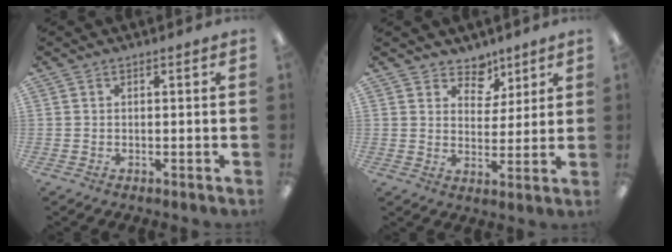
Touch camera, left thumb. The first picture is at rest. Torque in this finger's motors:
{"motor_torque": [0.23, 0.21, -0.12, -0.17, -0.02]}